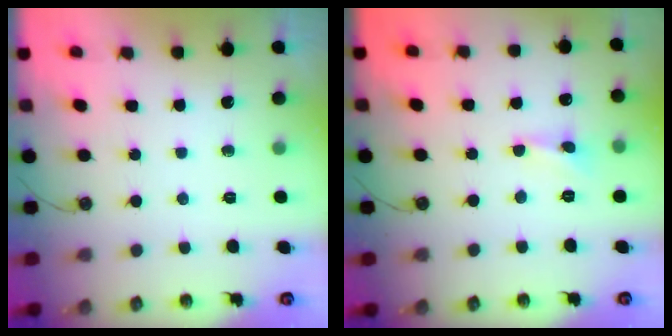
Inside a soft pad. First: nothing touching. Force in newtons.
{"total": 1.2, "press": 1.1, "slide": 0.5}